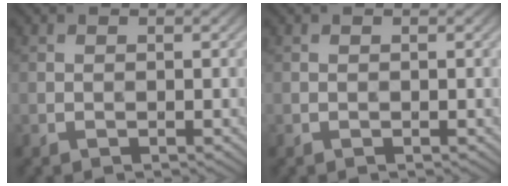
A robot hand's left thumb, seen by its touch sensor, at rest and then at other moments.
{"total": 0.0}